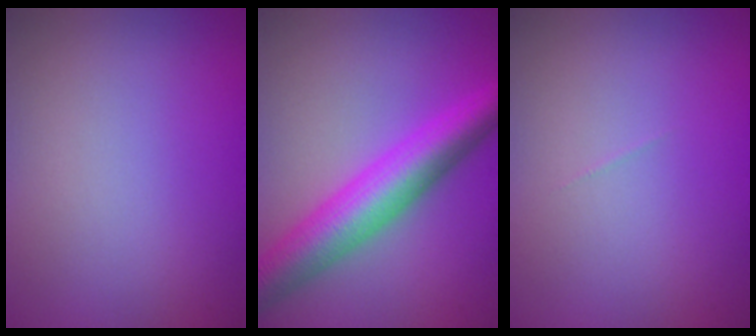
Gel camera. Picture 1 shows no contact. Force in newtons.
{"total": 7.3, "press": 7.2, "slide": 0.3}
{"total": 0.0}